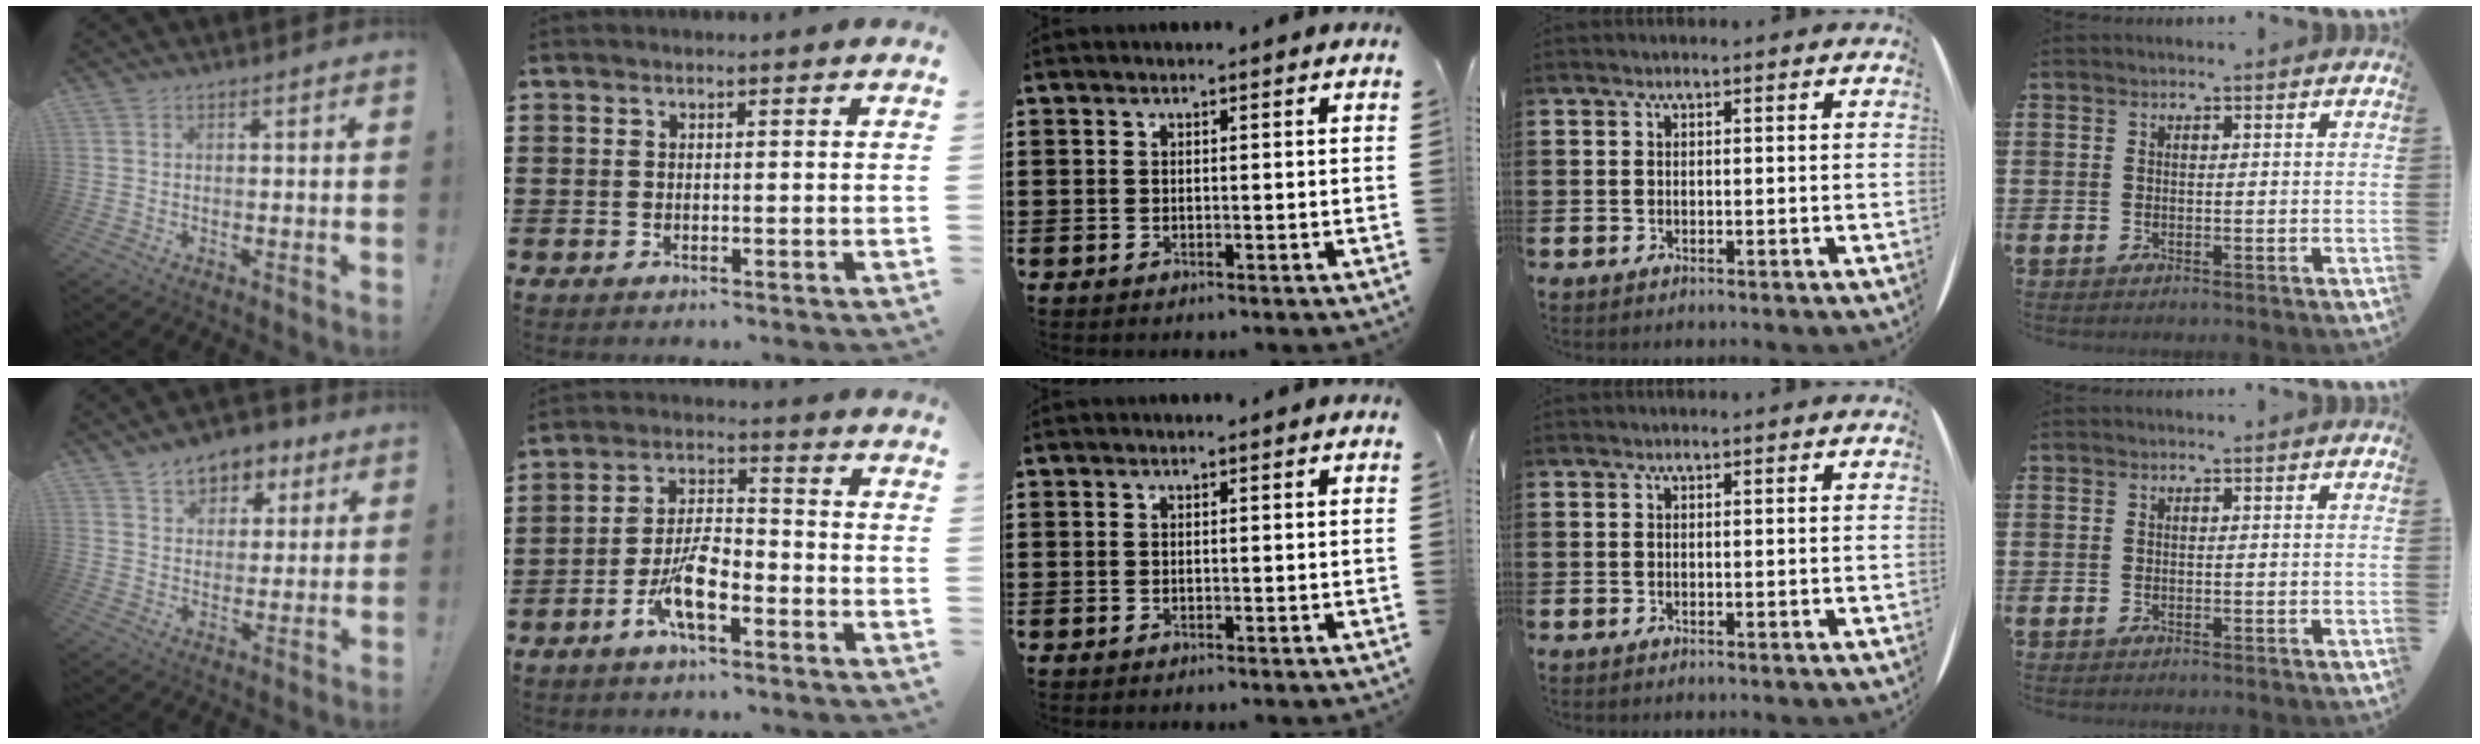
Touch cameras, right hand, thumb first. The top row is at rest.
{"thumb": {"total": 8.2, "force": [5.0, 6.0, 2.6], "torque": [-0.026, -0.032, 0.092]}, "index": {"total": 7.7, "force": [-4.0, 2.5, 6.1], "torque": [-0.137, -0.005, -0.077]}}